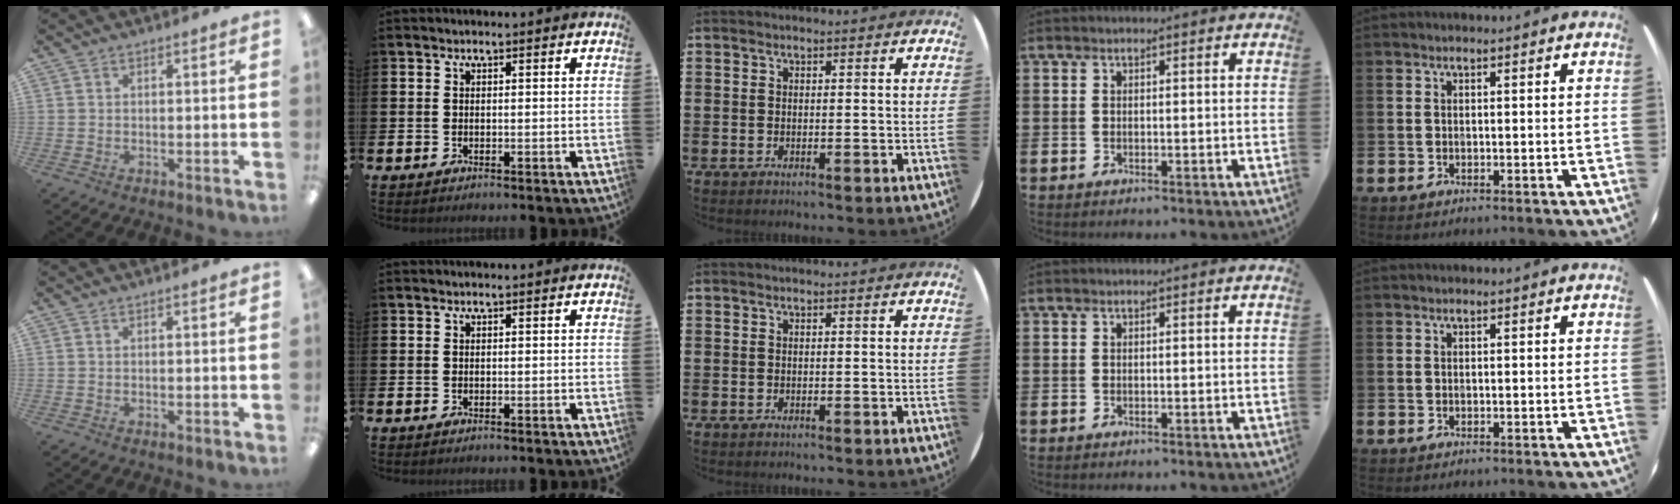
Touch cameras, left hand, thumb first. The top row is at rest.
{}